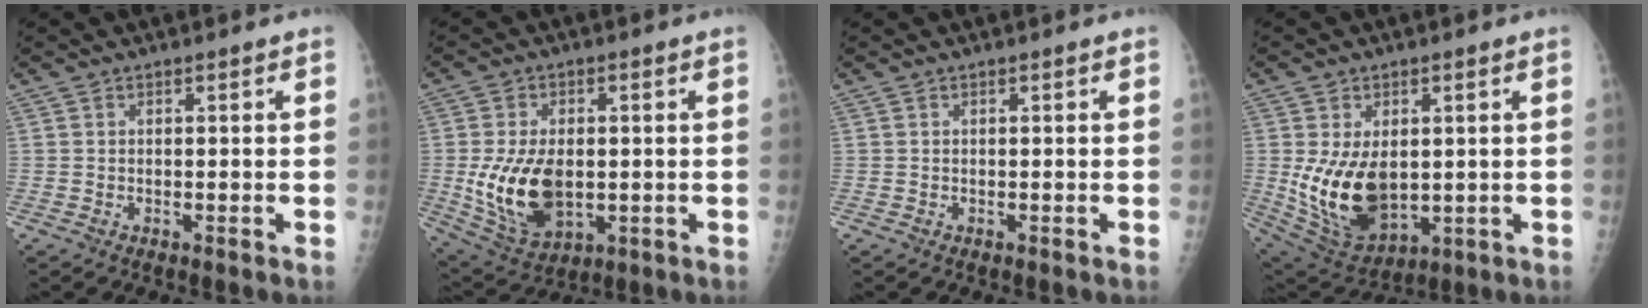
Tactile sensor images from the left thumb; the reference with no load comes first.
{"total": 13.8, "force": [-1.1, 8.4, 10.9], "torque": [-0.196, -0.011, 0.000]}
{"total": 0.0}
{"total": 14.4, "force": [0.1, 9.0, 11.2], "torque": [-0.186, -0.016, 0.031]}